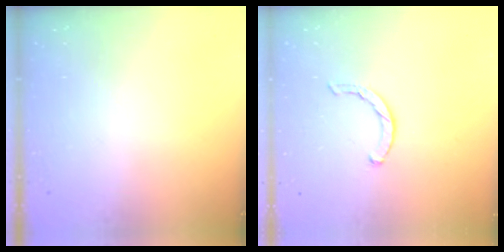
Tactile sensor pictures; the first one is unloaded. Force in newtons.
{"total": 1.9, "press": 1.9, "slide": 0.3}